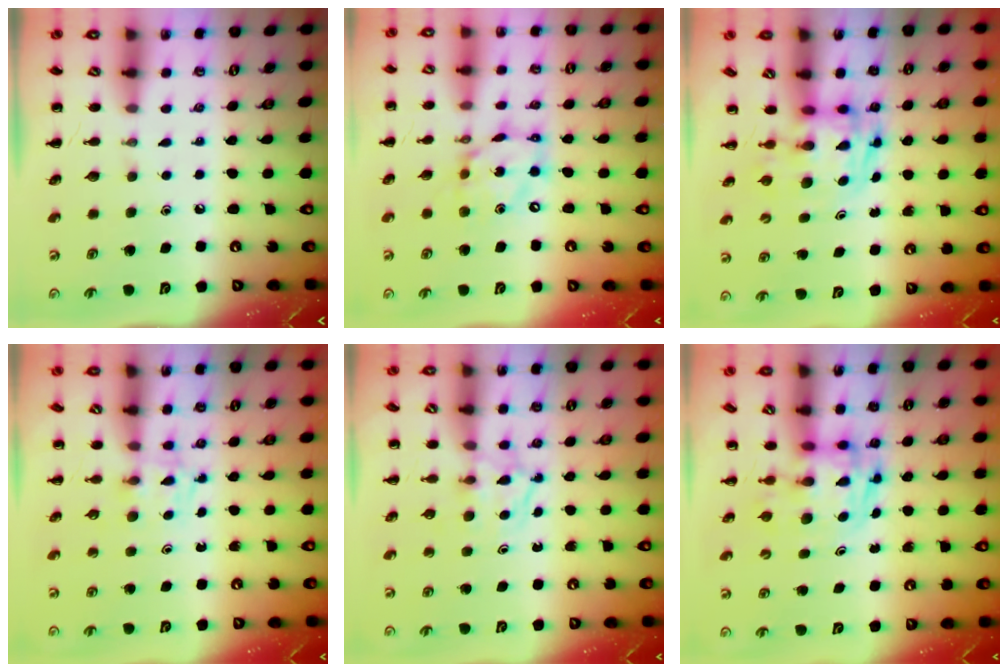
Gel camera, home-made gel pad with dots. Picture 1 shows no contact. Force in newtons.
{"total": 12.0, "press": 11.6, "slide": 3.0}
{"total": 2.8, "press": 2.8, "slide": 0.5}
{"total": 3.2, "press": 2.9, "slide": 1.4}
{"total": 3.4, "press": 3.1, "slide": 1.4}
{"total": 2.9, "press": 2.8, "slide": 0.5}